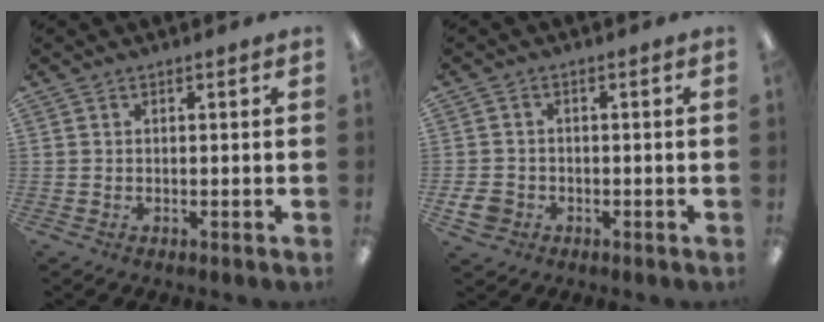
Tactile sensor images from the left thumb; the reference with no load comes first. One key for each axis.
{"total": 3.9, "fx": -1.5, "fy": 3.2, "fz": 1.5, "tx": -0.035, "ty": 0.004, "tz": -0.030}